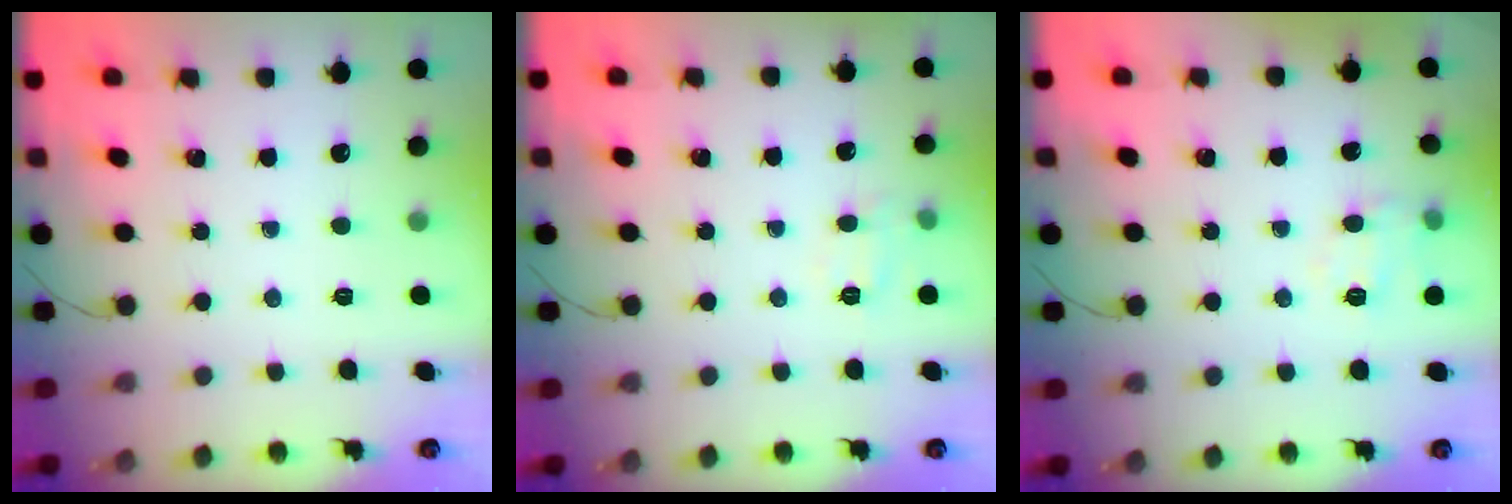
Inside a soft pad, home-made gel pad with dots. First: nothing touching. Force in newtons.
{"total": 8.5, "press": 8.4, "slide": 1.4}
{"total": 7.0, "press": 6.9, "slide": 0.7}